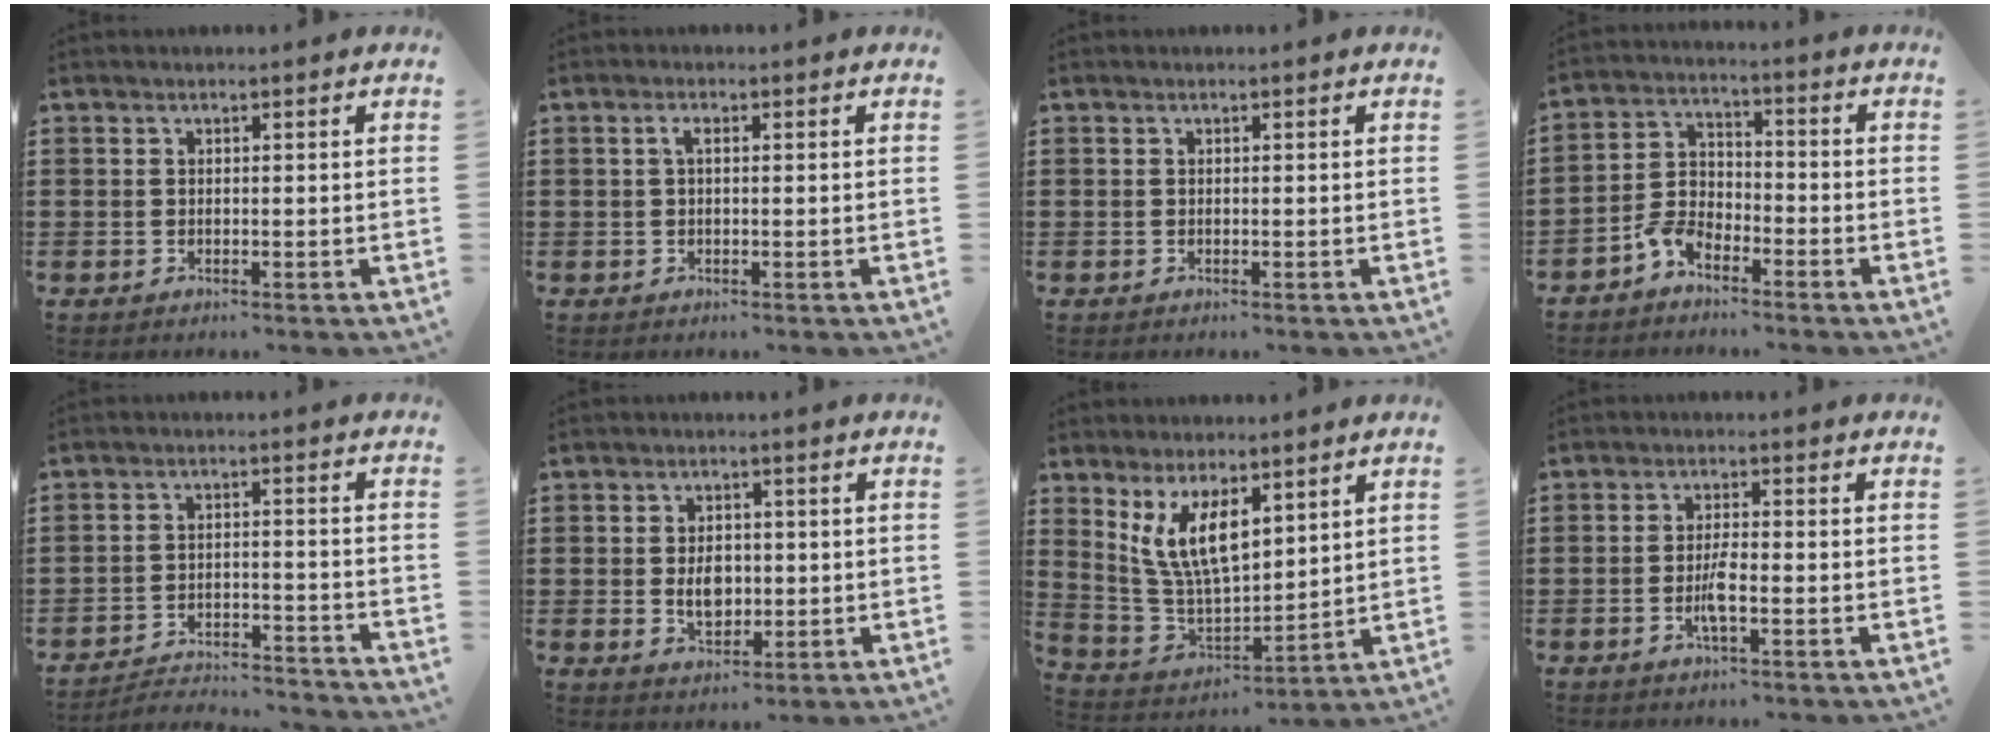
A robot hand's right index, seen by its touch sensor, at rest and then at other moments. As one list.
[{"total": 1.3, "force": [0.2, 0.4, 1.2], "torque": [-0.025, 0.005, 0.001]}, {"total": 0.0}, {"total": 5.0, "force": [-3.8, 2.6, 1.9], "torque": [-0.057, 0.009, -0.079]}, {"total": 3.8, "force": [-3.8, 0.3, 0.6], "torque": [-0.016, 0.003, -0.081]}, {"total": 4.5, "force": [-0.1, 3.2, 3.1], "torque": [-0.050, 0.002, -0.008]}, {"total": 9.5, "force": [4.8, 3.8, 7.2], "torque": [-0.173, -0.015, 0.086]}, {"total": 3.4, "force": [-1.1, 0.7, 3.1], "torque": [-0.069, -0.004, -0.025]}]